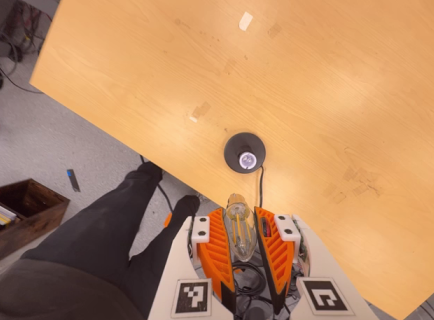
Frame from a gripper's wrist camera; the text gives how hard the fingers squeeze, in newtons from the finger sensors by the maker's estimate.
{"total": 14.1, "left": 16.0, "right": 12.3}